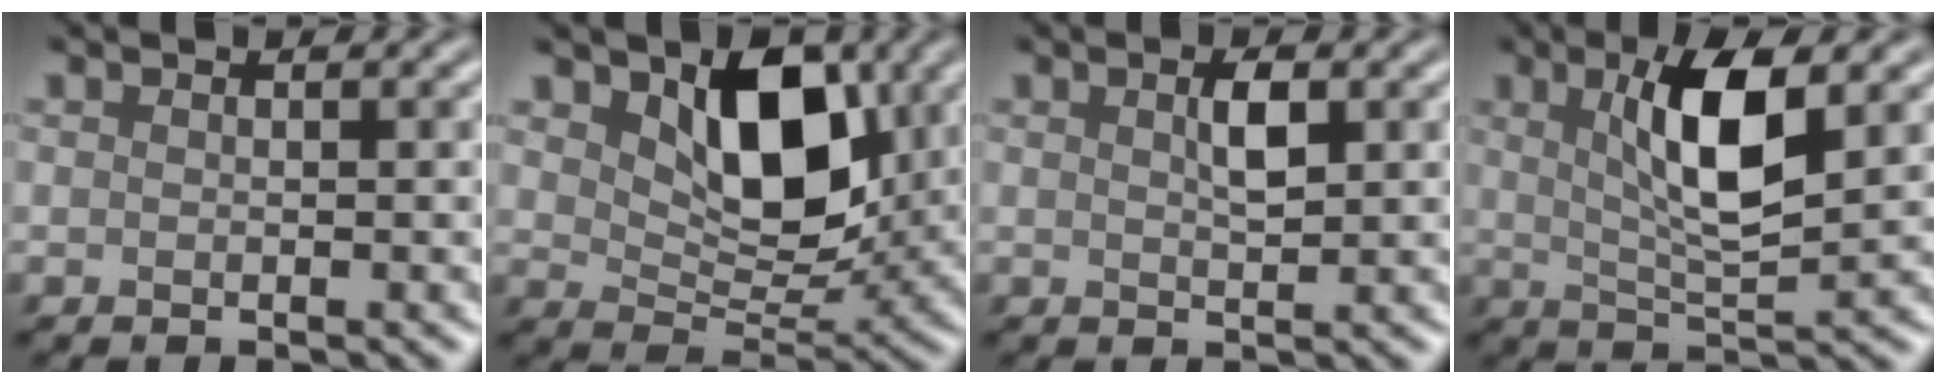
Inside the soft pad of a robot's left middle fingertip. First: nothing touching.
{"total": 6.9, "force": [2.3, 4.1, 5.0], "torque": [-0.082, -0.014, 0.045]}
{"total": 1.5, "force": [0.4, 0.3, 1.5], "torque": [-0.026, 0.000, 0.012]}
{"total": 6.1, "force": [1.5, 1.5, 5.8], "torque": [-0.101, -0.002, 0.034]}